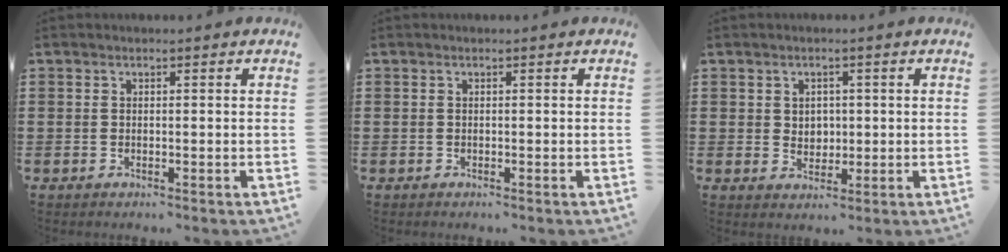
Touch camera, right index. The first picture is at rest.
{"total": 0.0}
{"total": 2.3, "force": [0.6, 2.1, 0.9], "torque": [-0.015, 0.007, 0.008]}